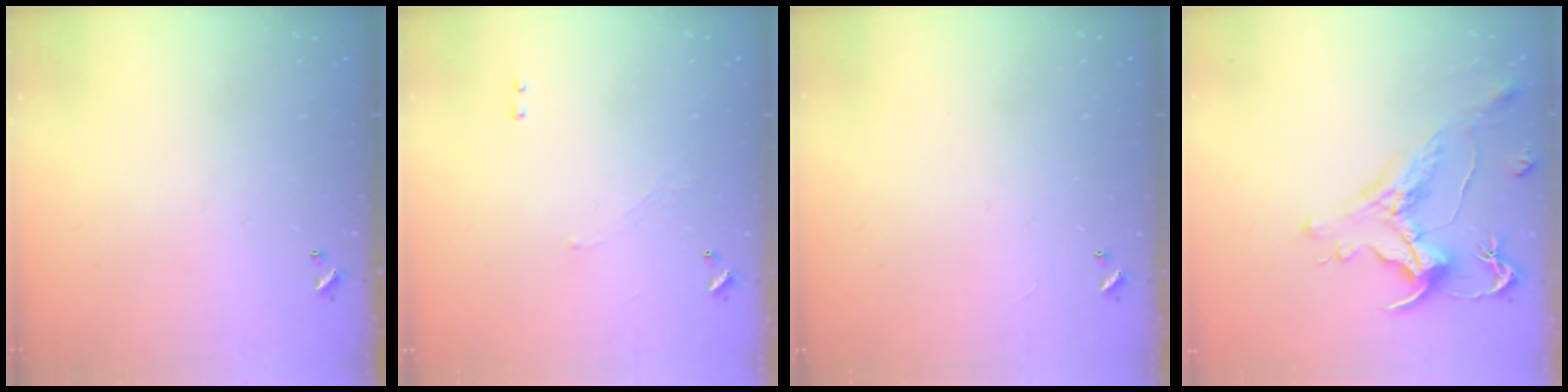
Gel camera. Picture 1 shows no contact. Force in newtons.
{"total": 1.3, "press": 1.2, "slide": 0.5}
{"total": 2.8, "press": 2.8, "slide": 0.3}
{"total": 1.5, "press": 0.7, "slide": 1.3}